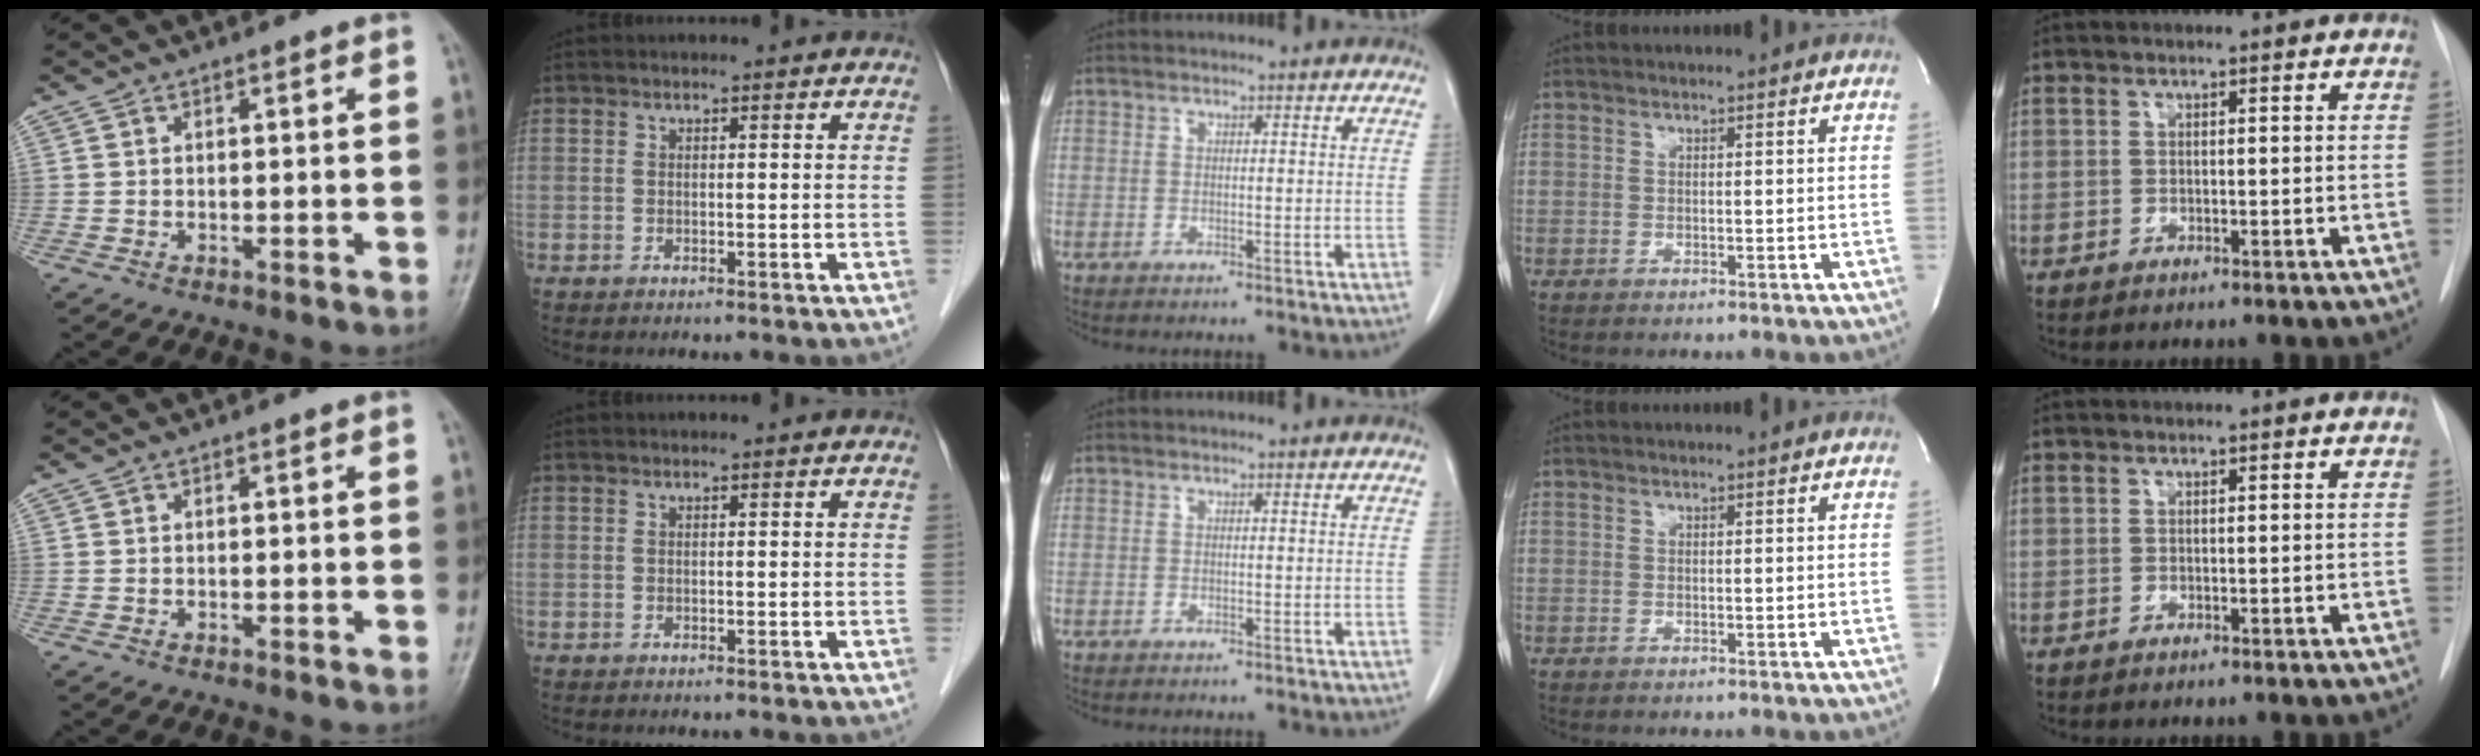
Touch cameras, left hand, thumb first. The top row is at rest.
{}